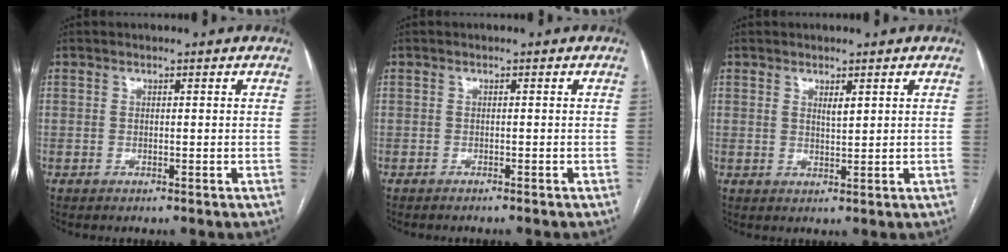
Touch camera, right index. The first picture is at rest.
{"total": 2.3, "force": [-2.0, 0.1, 1.0], "torque": [-0.015, -0.001, -0.023]}
{"total": 1.6, "force": [0.9, 0.4, 1.3], "torque": [-0.024, -0.005, 0.017]}